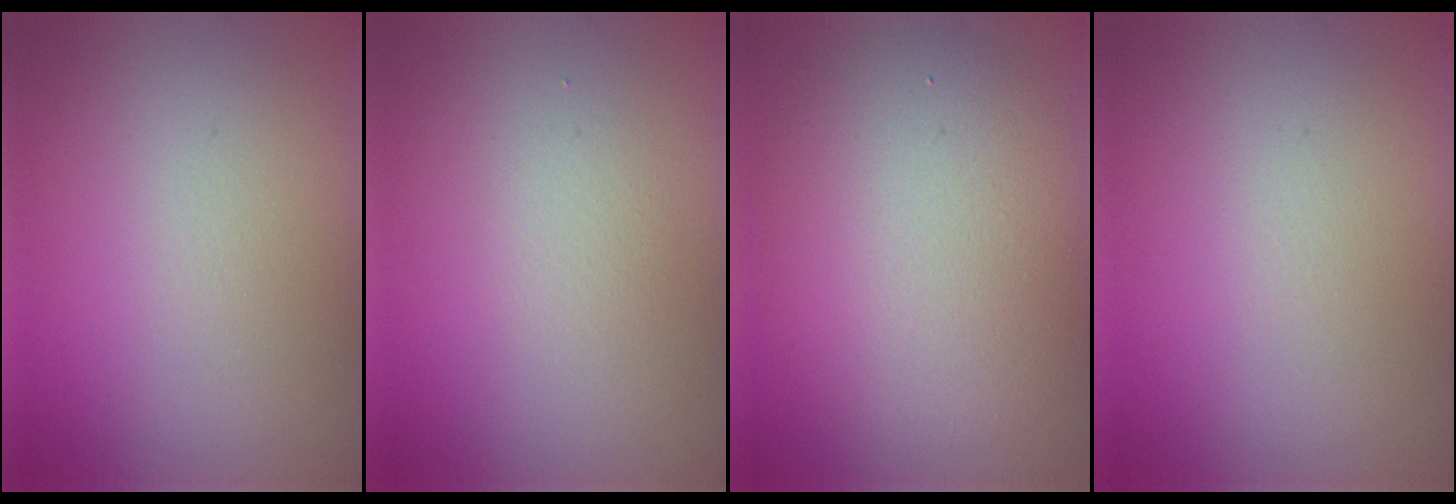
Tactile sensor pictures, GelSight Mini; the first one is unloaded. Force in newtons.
{"total": 1.3, "press": 1.3, "slide": 0.1}
{"total": 9.3, "press": 9.3, "slide": 0.5}
{"total": 0.0}